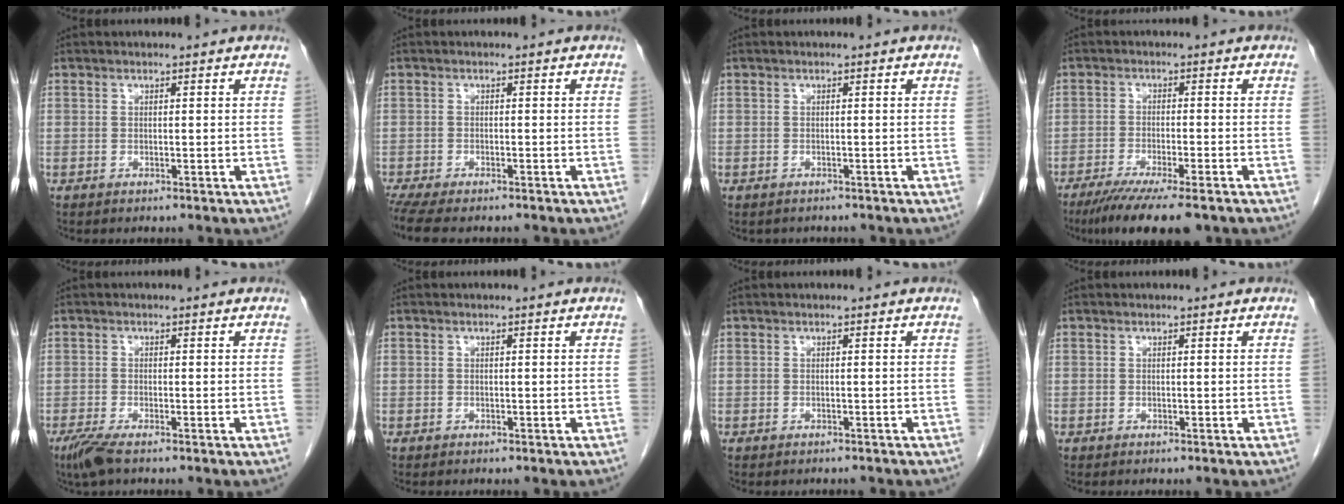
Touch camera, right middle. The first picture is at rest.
{"total": 7.7, "force": [-6.4, 2.1, 3.9], "torque": [-0.063, -0.007, -0.099]}
{"total": 1.4, "force": [-1.2, 0.6, 0.2], "torque": [-0.011, -0.001, -0.015]}
{"total": 10.7, "force": [-8.1, 1.0, 6.9], "torque": [-0.099, -0.022, -0.123]}
{"total": 3.2, "force": [-2.3, 0.4, 2.2], "torque": [-0.050, -0.010, -0.047]}
{"total": 0.0}
{"total": 2.0, "force": [-1.9, 0.6, 0.4], "torque": [-0.007, -0.002, -0.022]}
{"total": 0.0}